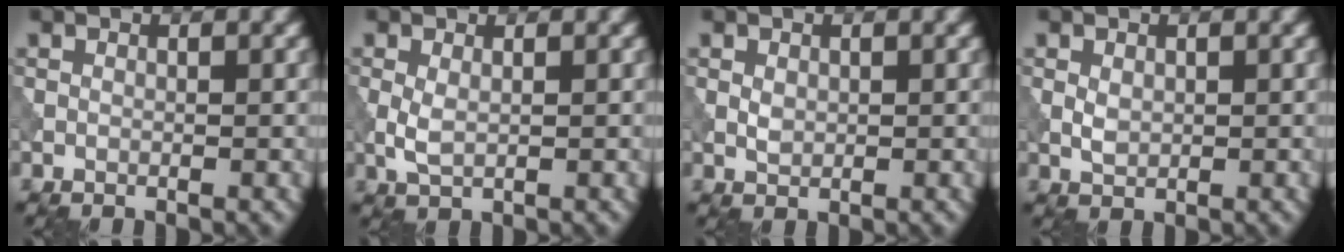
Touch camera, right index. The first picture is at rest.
{"total": 1.8, "force": [0.0, 0.9, 1.6], "torque": [-0.041, -0.002, 0.002]}
{"total": 1.1, "force": [0.2, 0.8, 0.7], "torque": [-0.016, -0.001, 0.005]}
{"total": 1.4, "force": [0.2, 1.0, 1.0], "torque": [-0.021, -0.001, 0.005]}